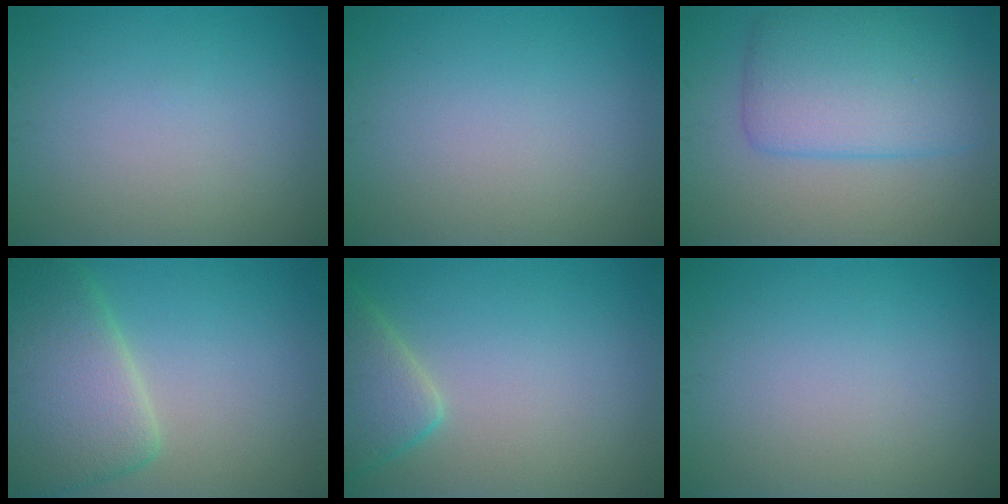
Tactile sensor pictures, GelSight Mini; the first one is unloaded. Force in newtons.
{"total": 0.0}
{"total": 6.8, "press": 6.8, "slide": 0.0}
{"total": 7.4, "press": 7.4, "slide": 0.7}
{"total": 4.2, "press": 4.1, "slide": 0.3}
{"total": 0.0}